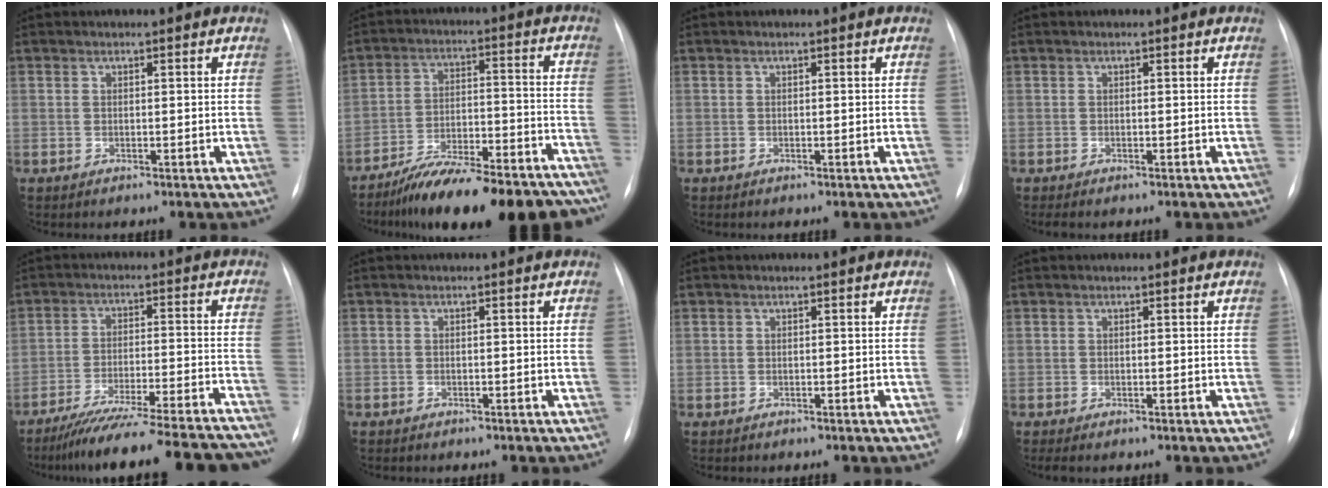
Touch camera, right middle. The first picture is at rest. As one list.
[{"total": 21.3, "force": [-18.3, 4.4, 10.0], "torque": [-0.111, 0.019, -0.271]}, {"total": 0.0}, {"total": 1.1, "force": [-0.9, 0.2, 0.6], "torque": [-0.007, -0.003, -0.011]}, {"total": 23.2, "force": [-21.1, 0.3, 9.6], "torque": [-0.116, -0.029, -0.296]}, {"total": 1.2, "force": [-1.0, 0.7, 0.2], "torque": [-0.008, 0.002, -0.015]}, {"total": 0.0}, {"total": 1.7, "force": [-1.3, 0.3, 1.0], "torque": [-0.010, -0.005, -0.016]}]